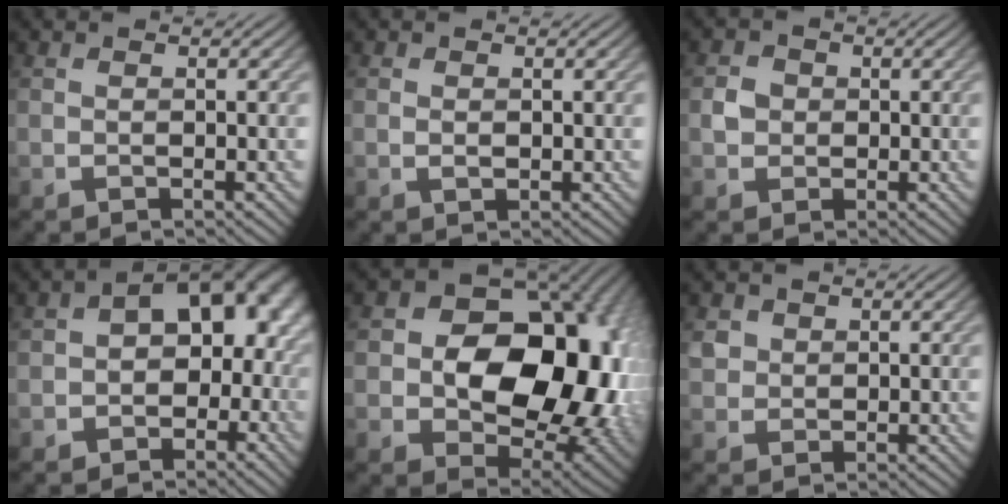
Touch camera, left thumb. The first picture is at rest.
{"total": 0.9, "force": [0.0, 0.6, 0.7], "torque": [-0.014, -0.003, 0.003]}
{"total": 2.2, "force": [0.1, 2.1, 0.7], "torque": [-0.014, 0.002, -0.001]}
{"total": 11.1, "force": [-0.4, 7.8, 7.9], "torque": [-0.067, 0.005, -0.012]}
{"total": 18.5, "force": [1.5, 13.2, 12.9], "torque": [-0.160, -0.020, 0.035]}
{"total": 2.0, "force": [0.7, 1.9, 0.5], "torque": [-0.014, 0.000, 0.015]}